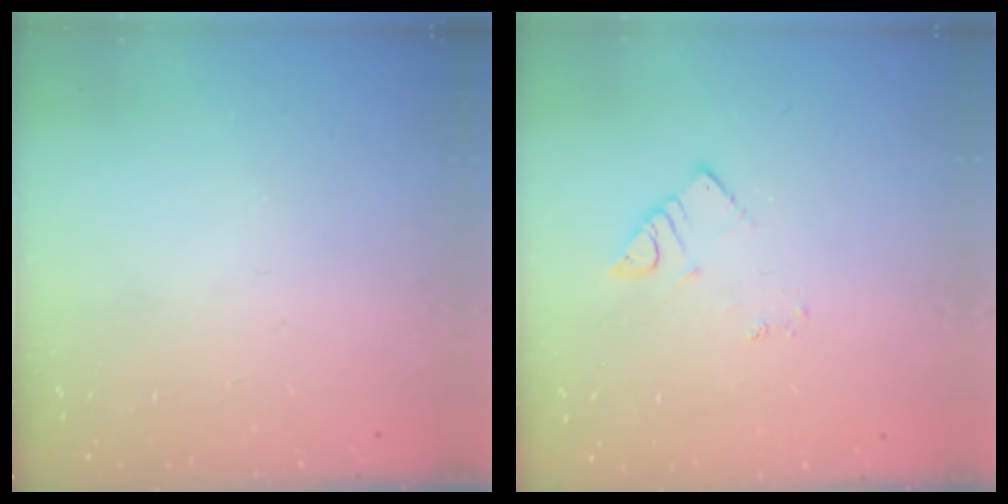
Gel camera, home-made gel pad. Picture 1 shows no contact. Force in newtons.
{"total": 2.7, "press": 2.7, "slide": 0.4}